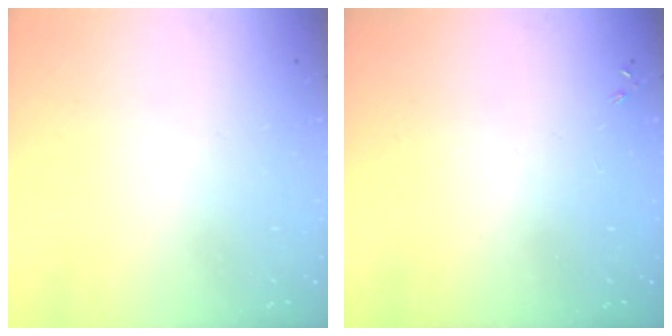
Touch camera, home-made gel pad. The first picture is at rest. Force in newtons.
{"total": 0.0}